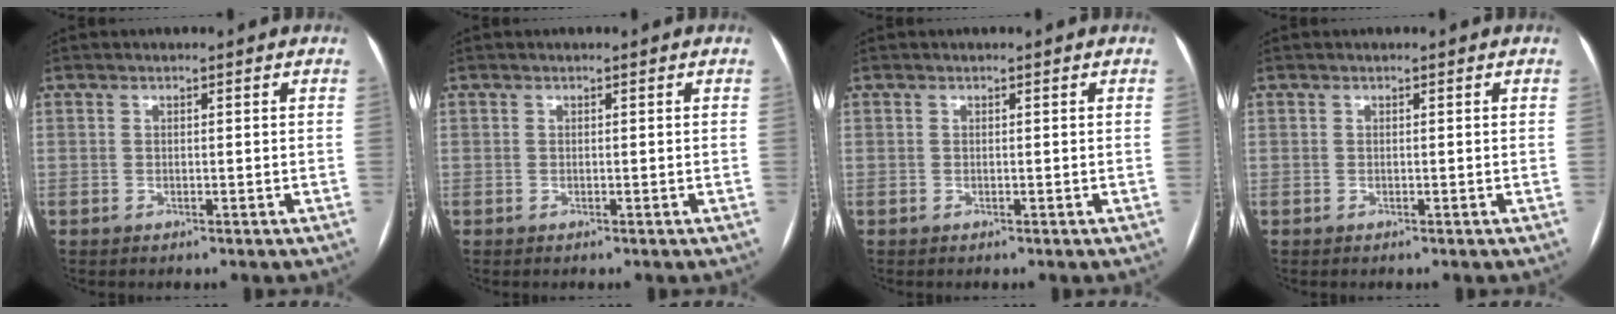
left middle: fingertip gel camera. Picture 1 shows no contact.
{"total": 0.0}
{"total": 0.0}
{"total": 0.0}